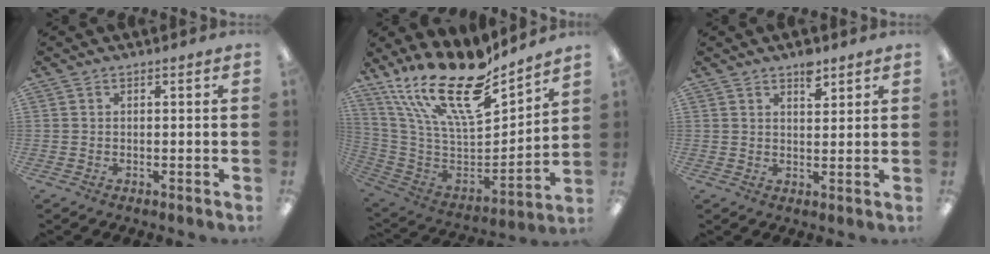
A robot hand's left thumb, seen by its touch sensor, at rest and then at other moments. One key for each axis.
{"total": 23.9, "fx": 17.0, "fy": 8.1, "fz": 14.7, "tx": -0.275, "ty": -0.124, "tz": 0.297}
{"total": 4.4, "fx": 3.2, "fy": 2.0, "fz": 2.2, "tx": -0.018, "ty": -0.021, "tz": 0.053}